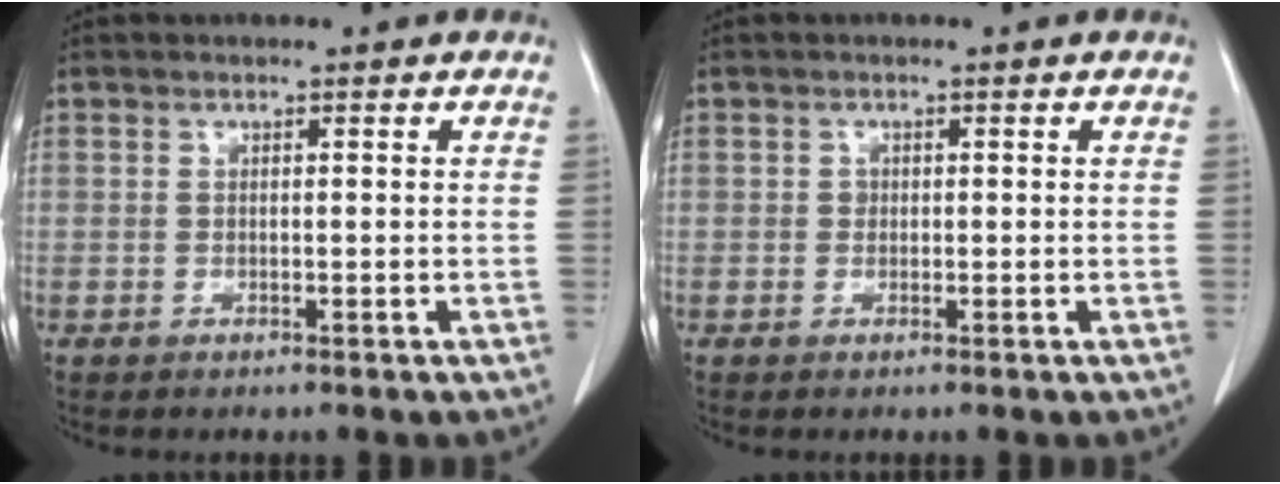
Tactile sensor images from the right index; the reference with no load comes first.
{"total": 0.7, "force": [0.1, 0.7, 0.2], "torque": [0.000, 0.002, 0.001]}